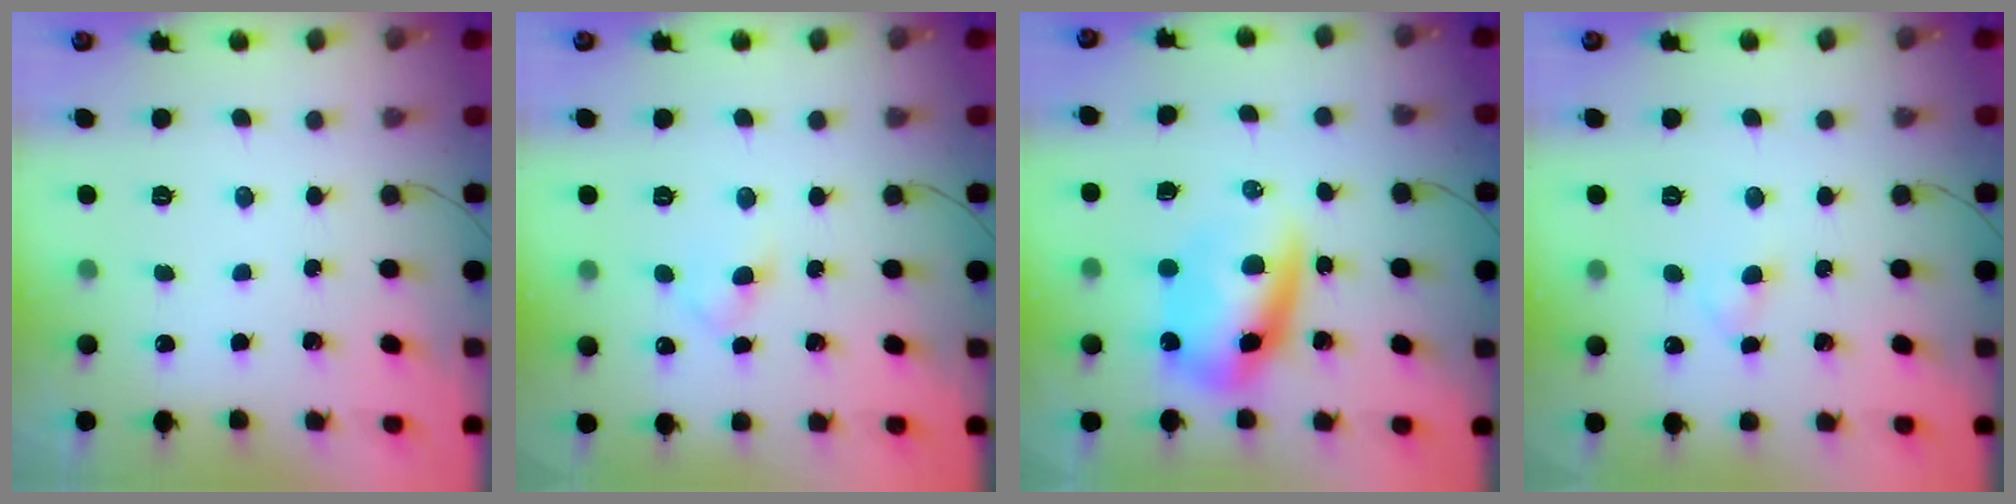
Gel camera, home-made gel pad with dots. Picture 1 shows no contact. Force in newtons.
{"total": 3.3, "press": 3.0, "slide": 1.3}
{"total": 9.5, "press": 9.1, "slide": 2.5}
{"total": 2.3, "press": 2.0, "slide": 1.1}